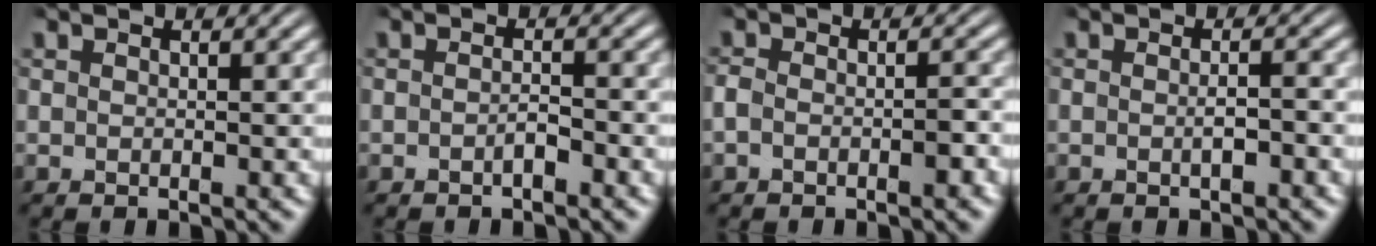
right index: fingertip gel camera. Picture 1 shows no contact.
{"total": 1.4, "force": [-1.2, 0.5, 0.6], "torque": [-0.013, 0.003, -0.026]}
{"total": 2.0, "force": [-1.2, 1.1, 1.1], "torque": [-0.027, 0.000, -0.025]}
{"total": 1.5, "force": [-0.9, 0.6, 1.0], "torque": [-0.019, 0.005, -0.022]}